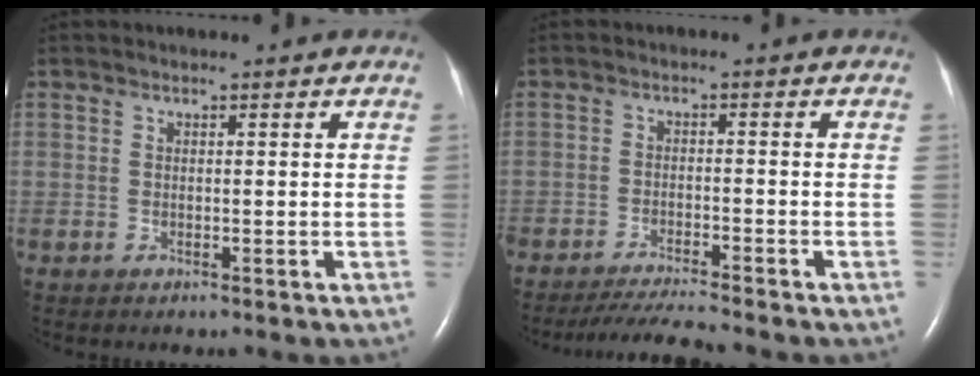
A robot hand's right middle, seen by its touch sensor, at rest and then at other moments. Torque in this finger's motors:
{"motor_torque": [0.34, -0.38, 0.06, 0.02]}